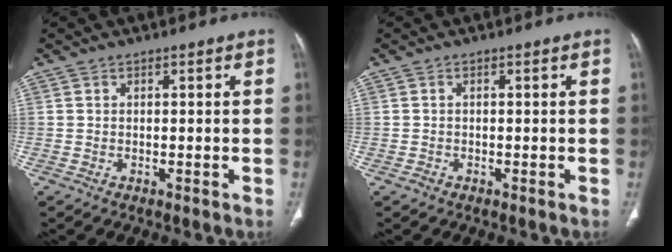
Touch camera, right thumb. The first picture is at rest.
{"total": 0.7, "force": [-0.4, 0.5, 0.2], "torque": [-0.003, 0.002, -0.009]}